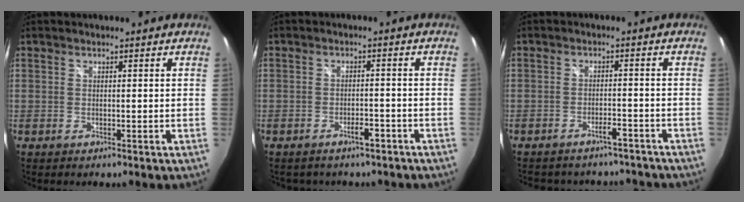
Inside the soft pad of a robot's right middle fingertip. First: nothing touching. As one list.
[{"total": 3.8, "force": [-3.0, 1.9, 1.4], "torque": [-0.028, 0.002, -0.036]}, {"total": 10.1, "force": [-8.9, 3.8, 2.9], "torque": [-0.071, 0.005, -0.110]}]